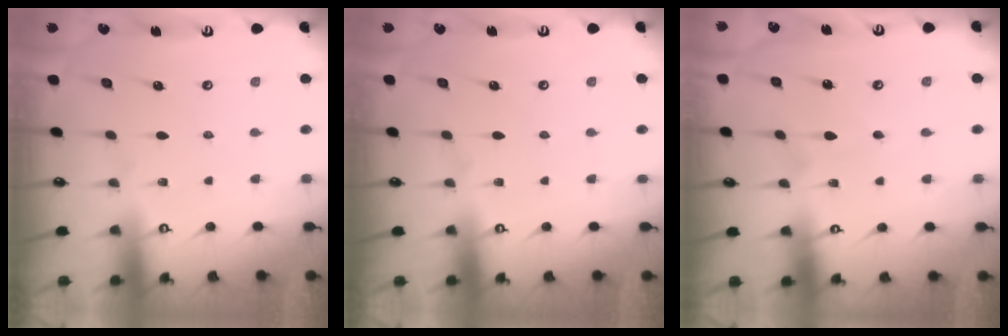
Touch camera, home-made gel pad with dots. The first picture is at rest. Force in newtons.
{"total": 0.0}
{"total": 3.2, "press": 3.2, "slide": 0.3}